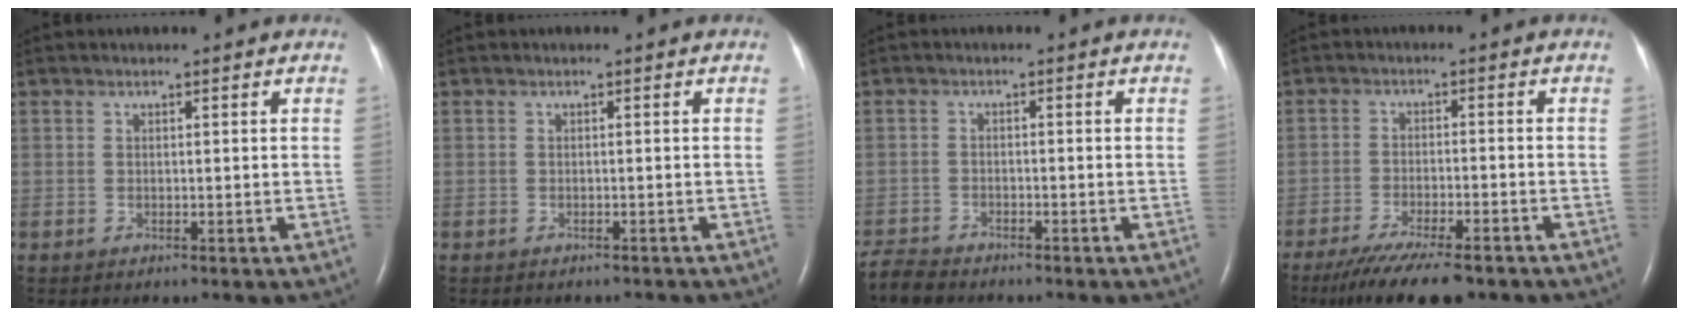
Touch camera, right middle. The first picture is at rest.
{"total": 0.9, "force": [-0.8, 0.1, 0.3], "torque": [-0.011, -0.004, -0.007]}
{"total": 3.2, "force": [-3.1, 0.5, 0.5], "torque": [-0.012, -0.015, -0.060]}
{"total": 11.8, "force": [-9.1, 1.9, 7.2], "torque": [-0.120, -0.026, -0.142]}